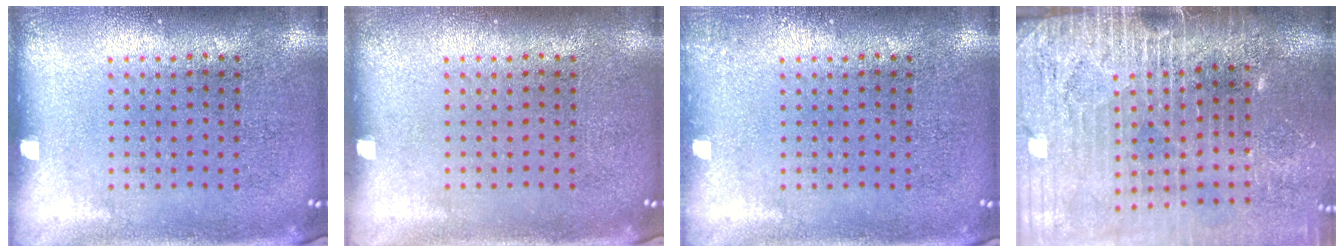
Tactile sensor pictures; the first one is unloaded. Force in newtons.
{"total": 0.0}
{"total": 0.7, "press": 0.7, "slide": 0.2}
{"total": 4.2, "press": 3.6, "slide": 2.0}